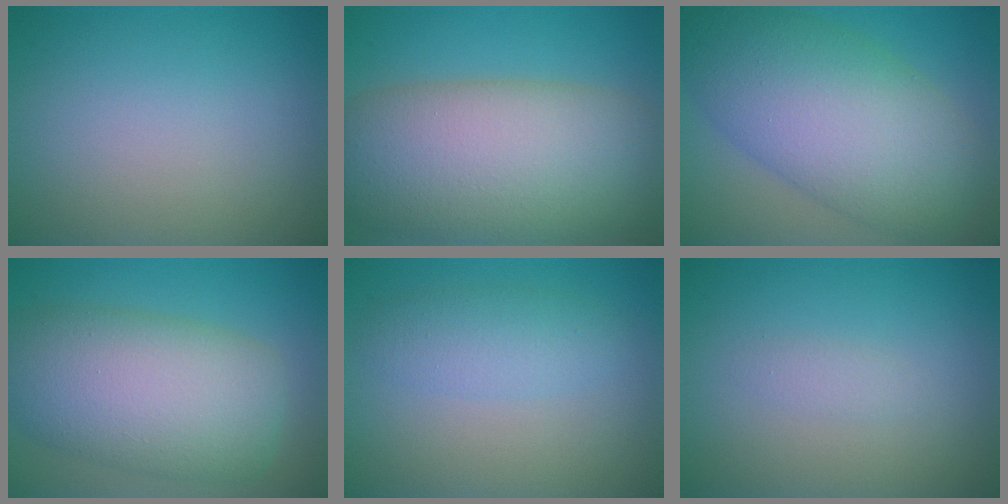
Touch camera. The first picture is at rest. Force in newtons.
{"total": 13.1, "press": 13.1, "slide": 0.5}
{"total": 11.6, "press": 11.6, "slide": 0.3}
{"total": 10.2, "press": 10.2, "slide": 0.3}
{"total": 2.8, "press": 2.8, "slide": 0.0}
{"total": 0.9, "press": 0.9, "slide": 0.0}